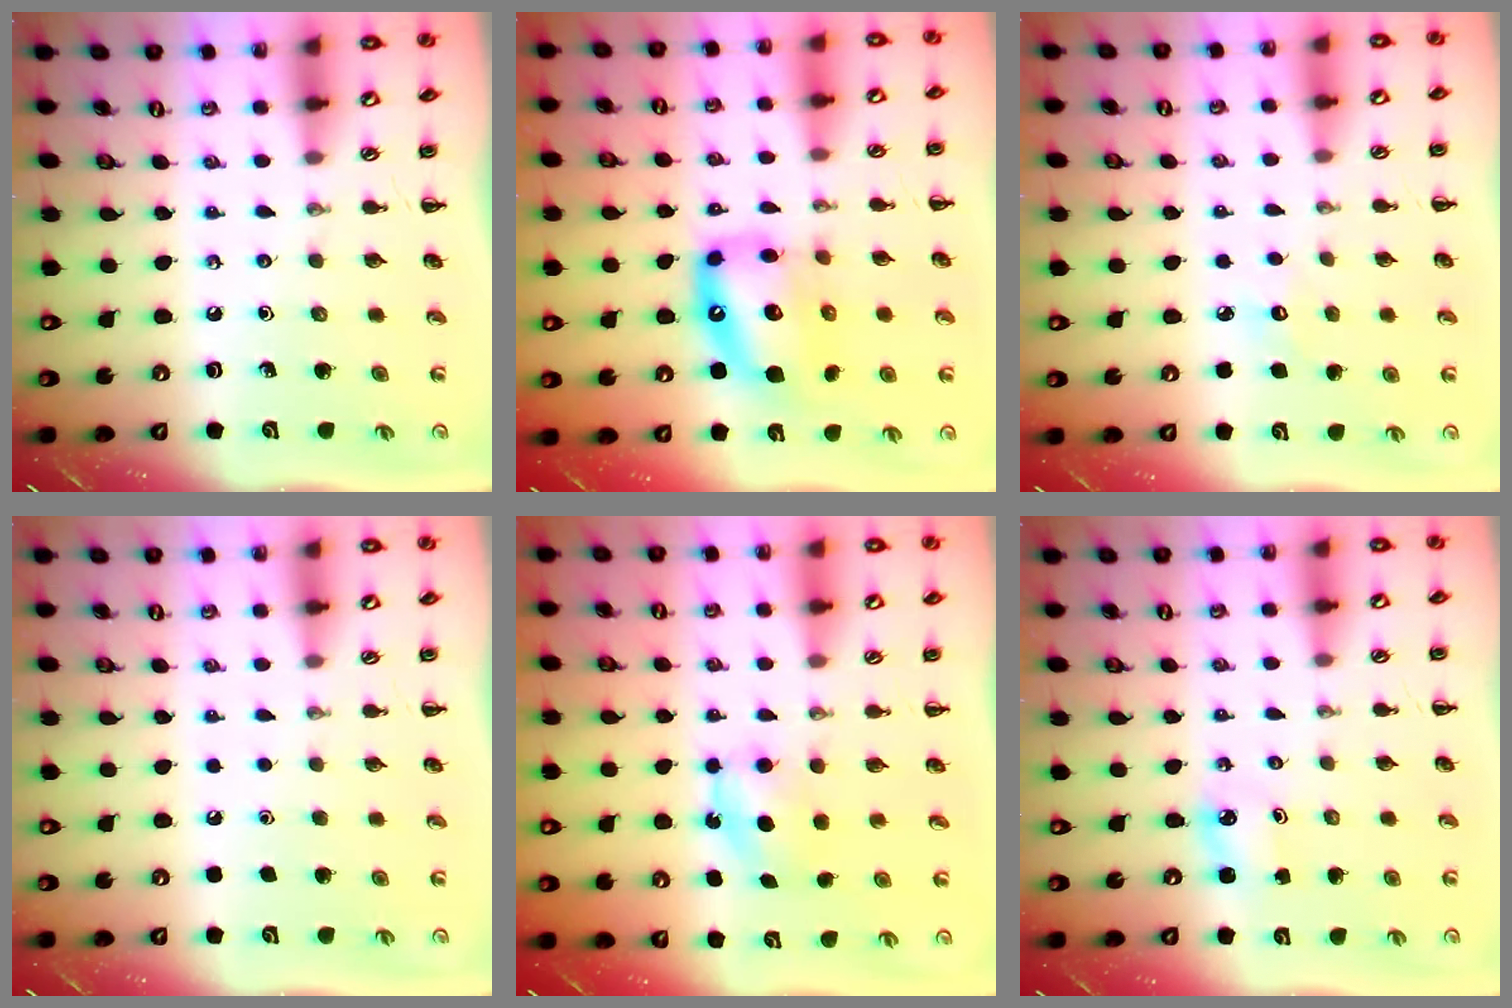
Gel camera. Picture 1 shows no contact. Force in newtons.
{"total": 15.3, "press": 14.7, "slide": 4.4}
{"total": 5.5, "press": 5.4, "slide": 1.3}
{"total": 1.8, "press": 1.8, "slide": 0.1}
{"total": 5.8, "press": 5.6, "slide": 1.7}
{"total": 2.2, "press": 2.1, "slide": 0.4}